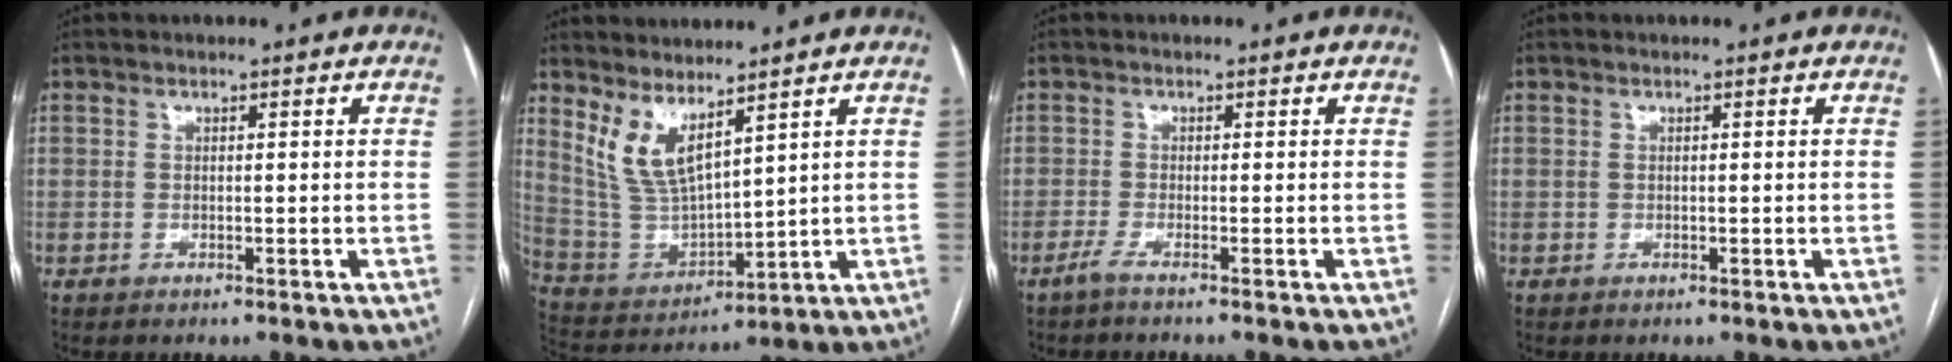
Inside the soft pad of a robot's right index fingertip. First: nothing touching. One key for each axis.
{"total": 8.5, "fx": 5.8, "fy": 2.2, "fz": 5.8, "tx": -0.127, "ty": -0.014, "tz": 0.141}
{"total": 1.8, "fx": -1.3, "fy": -0.5, "fz": 1.0, "tx": -0.020, "ty": 0.000, "tz": -0.028}
{"total": 0.0}